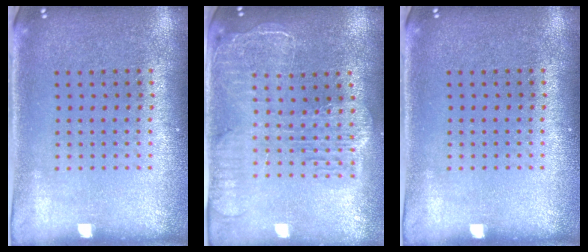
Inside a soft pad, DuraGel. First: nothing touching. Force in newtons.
{"total": 2.4, "press": 2.1, "slide": 1.1}
{"total": 0.0}